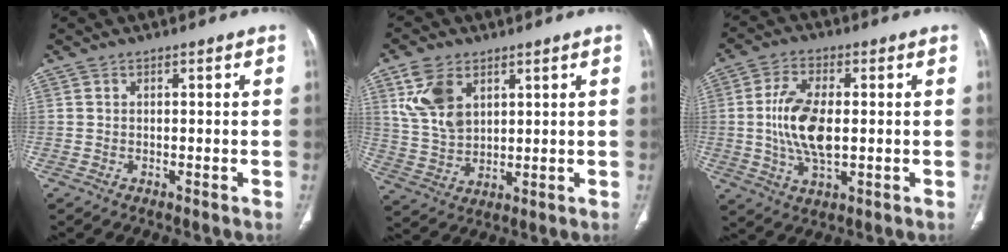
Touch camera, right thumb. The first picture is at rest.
{"total": 10.1, "force": [4.4, 6.4, 6.5], "torque": [-0.115, -0.013, 0.097]}
{"total": 11.4, "force": [0.0, 5.6, 9.9], "torque": [-0.198, -0.002, 0.003]}